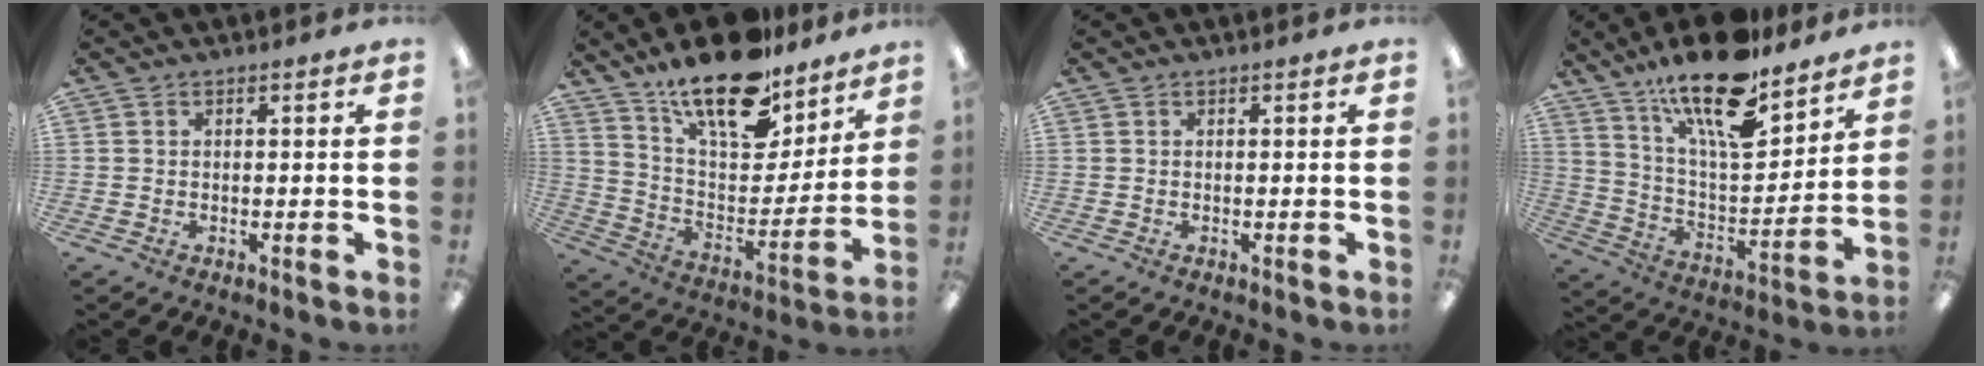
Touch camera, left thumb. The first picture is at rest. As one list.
[{"total": 20.9, "force": [16.6, 7.7, 10.1], "torque": [-0.171, -0.111, 0.289]}, {"total": 0.0}, {"total": 19.6, "force": [14.6, 6.1, 11.5], "torque": [-0.200, -0.089, 0.248]}]